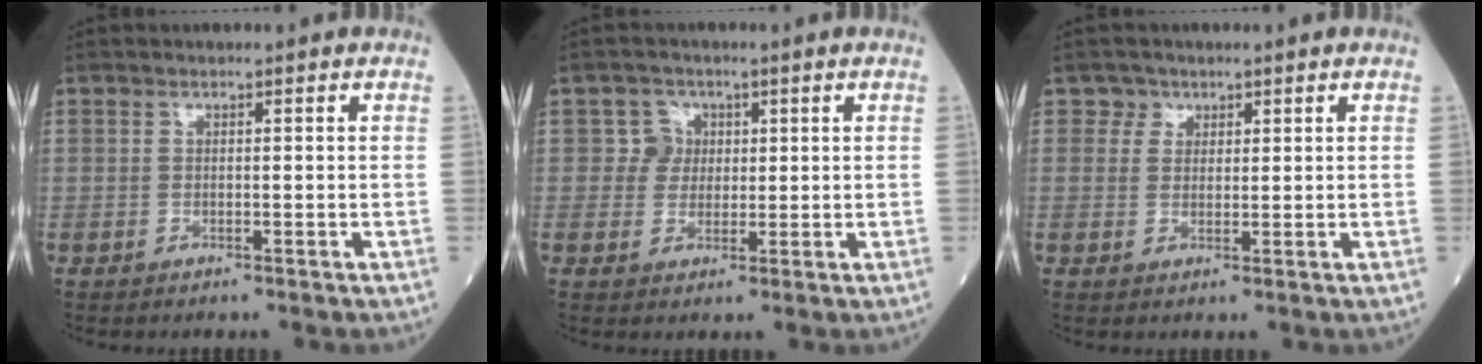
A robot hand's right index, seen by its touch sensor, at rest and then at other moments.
{"total": 3.0, "force": [0.8, 2.9, -0.1], "torque": [0.007, 0.005, 0.011]}
{"total": 2.0, "force": [1.2, 1.6, -0.2], "torque": [0.013, 0.000, 0.015]}